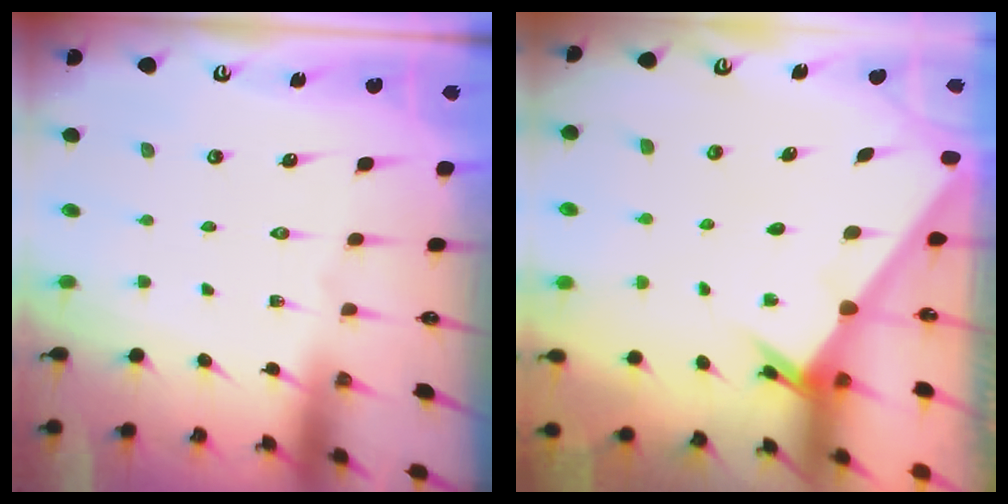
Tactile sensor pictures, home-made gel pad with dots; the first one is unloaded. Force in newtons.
{"total": 2.4, "press": 2.4, "slide": 0.2}